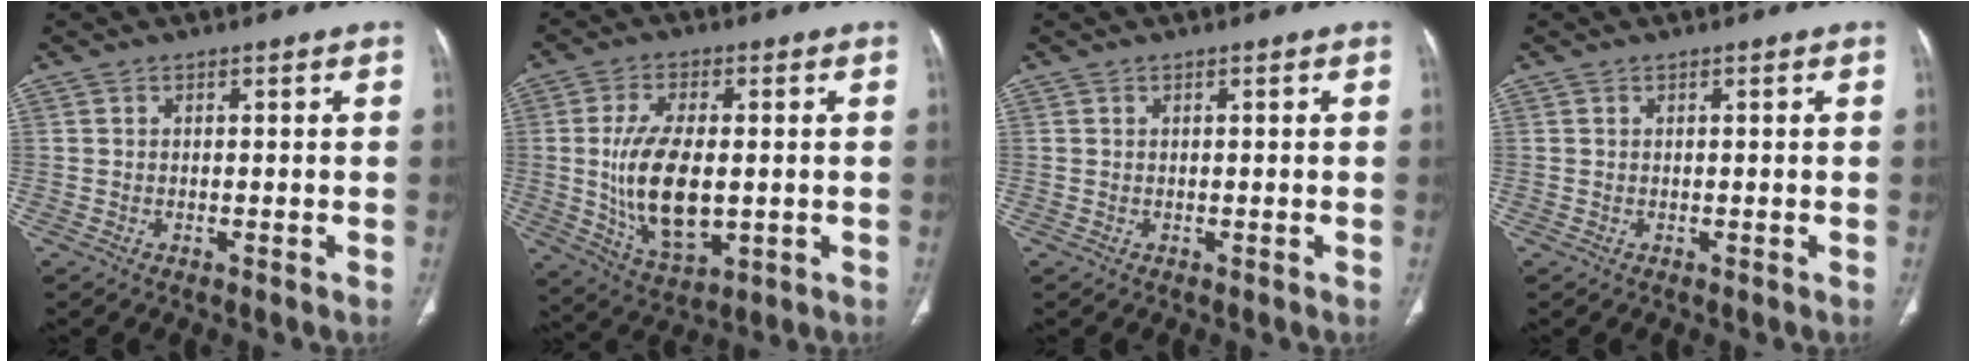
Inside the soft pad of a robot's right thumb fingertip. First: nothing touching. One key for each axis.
{"total": 14.2, "fx": -0.5, "fy": 7.1, "fz": 12.2, "tx": -0.228, "ty": -0.013, "tz": 0.003}
{"total": 0.0}
{"total": 0.0}